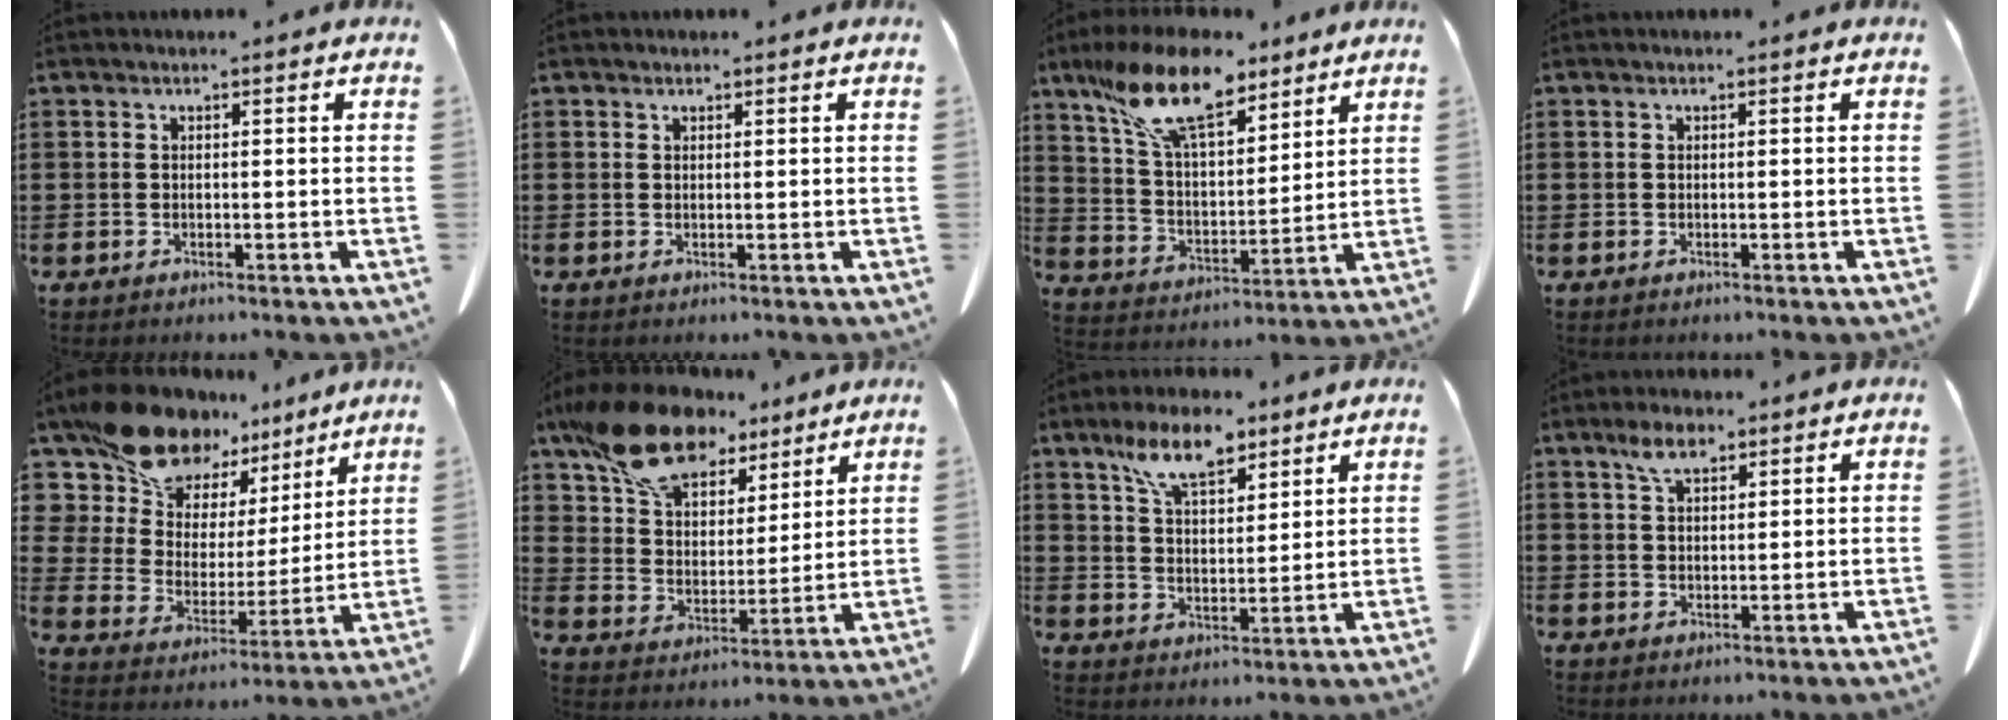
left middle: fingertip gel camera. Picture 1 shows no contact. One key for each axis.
{"total": 0.9, "fx": 0.7, "fy": 0.5, "fz": 0.0, "tx": -0.003, "ty": 0.000, "tz": 0.015}
{"total": 14.3, "fx": 9.8, "fy": 5.3, "fz": 9.0, "tx": -0.198, "ty": -0.025, "tz": 0.176}
{"total": 0.0}
{"total": 14.7, "fx": 12.4, "fy": 7.1, "fz": 3.4, "tx": -0.116, "ty": -0.088, "tz": 0.226}
{"total": 15.0, "fx": 11.5, "fy": 6.9, "fz": 6.8, "tx": -0.166, "ty": -0.043, "tz": 0.215}
{"total": 9.0, "fx": 6.5, "fy": 3.5, "fz": 5.1, "tx": -0.111, "ty": -0.009, "tz": 0.118}
{"total": 4.8, "fx": 3.1, "fy": 2.0, "fz": 3.0, "tx": -0.066, "ty": 0.005, "tz": 0.057}